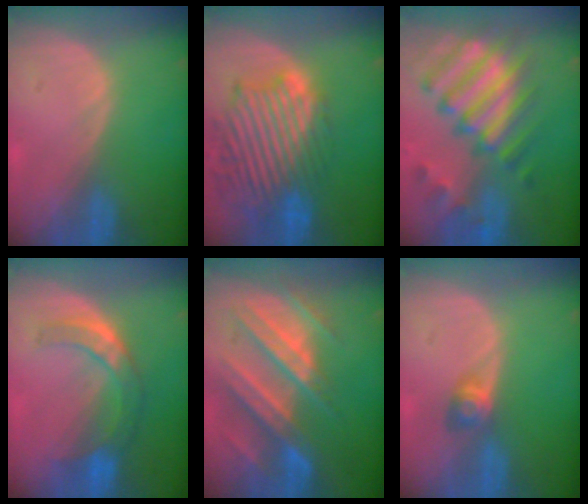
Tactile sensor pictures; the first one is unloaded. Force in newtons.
{"total": 13.6, "press": 11.7, "slide": 6.8}
{"total": 12.5, "press": 10.8, "slide": 6.3}
{"total": 7.6, "press": 6.6, "slide": 3.7}
{"total": 11.1, "press": 9.9, "slide": 5.1}
{"total": 2.9, "press": 2.6, "slide": 1.4}